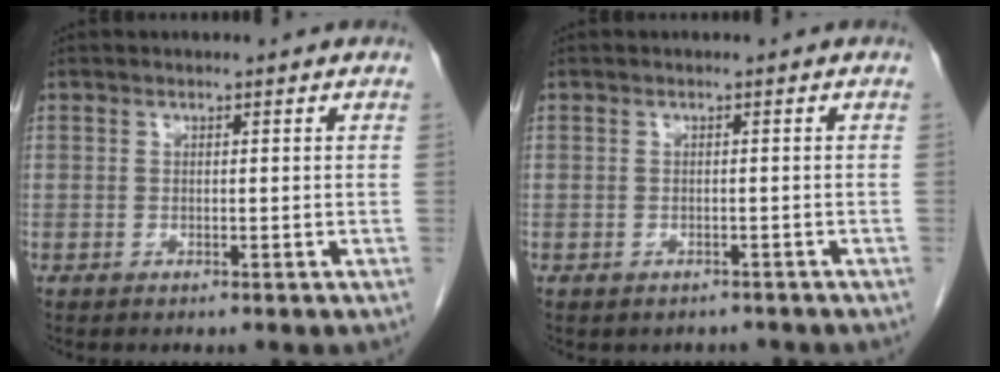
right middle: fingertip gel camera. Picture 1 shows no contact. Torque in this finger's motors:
{"motor_torque": [0.01, 0.00, 0.00, 0.01]}